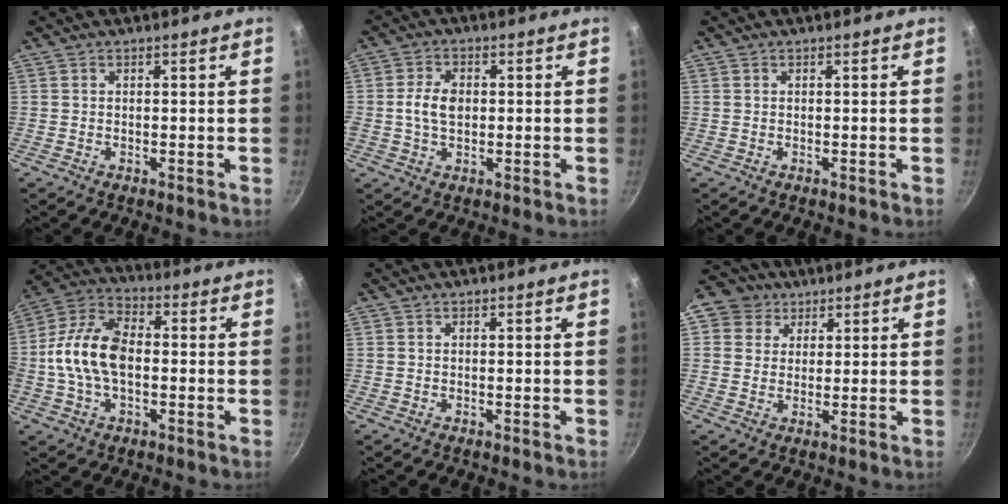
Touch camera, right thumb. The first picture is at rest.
{"total": 5.6, "force": [0.2, 3.8, 4.2], "torque": [-0.071, 0.008, 0.000]}
{"total": 0.0}
{"total": 14.1, "force": [-1.0, 8.6, 11.1], "torque": [-0.199, 0.038, -0.034]}
{"total": 0.0}
{"total": 6.8, "force": [3.2, 5.8, 1.5], "torque": [0.003, 0.004, 0.041]}